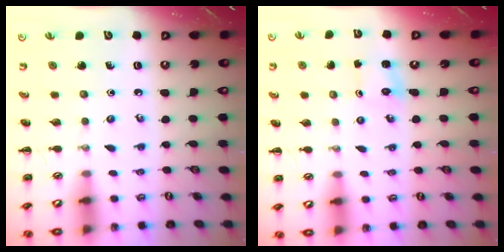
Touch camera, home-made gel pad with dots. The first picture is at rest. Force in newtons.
{"total": 0.9, "press": 0.9, "slide": 0.3}